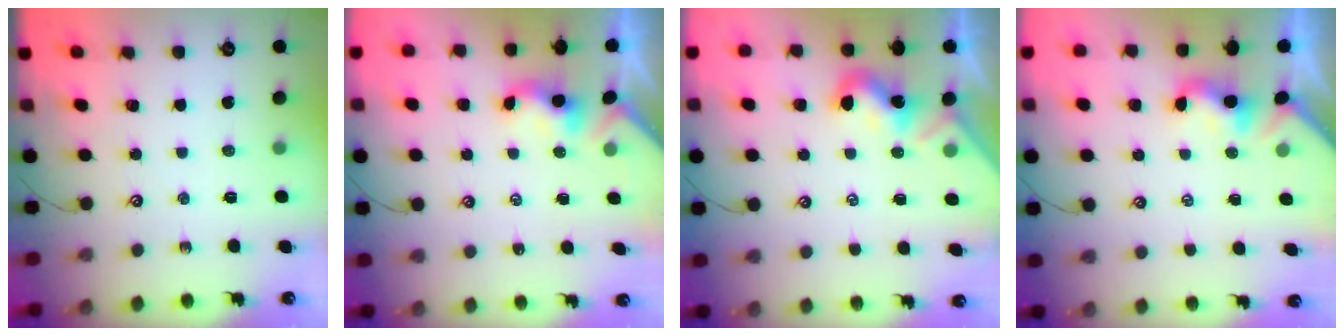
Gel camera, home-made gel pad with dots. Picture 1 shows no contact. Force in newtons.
{"total": 1.2, "press": 1.1, "slide": 0.3}
{"total": 1.8, "press": 1.8, "slide": 0.5}
{"total": 1.9, "press": 1.8, "slide": 0.6}